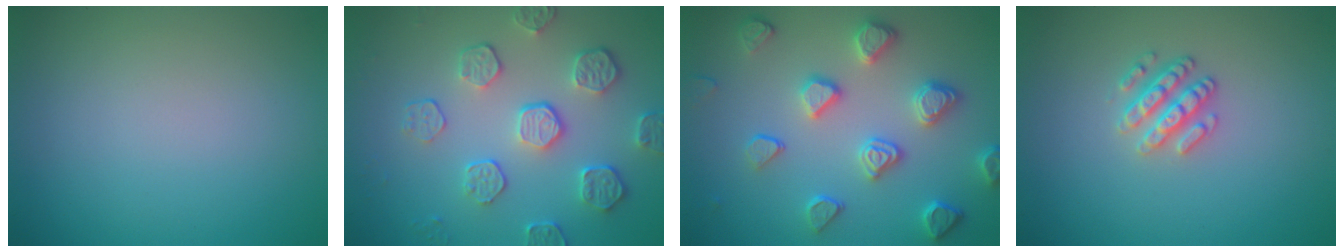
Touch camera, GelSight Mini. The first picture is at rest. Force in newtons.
{"total": 4.6, "press": 3.9, "slide": 2.5}
{"total": 4.6, "press": 4.1, "slide": 2.0}
{"total": 2.5, "press": 2.4, "slide": 0.7}